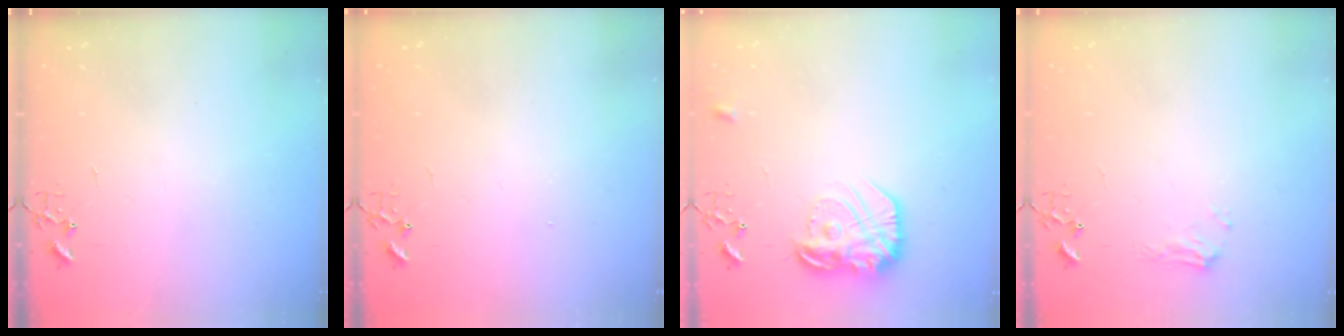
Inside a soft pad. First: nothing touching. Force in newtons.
{"total": 1.1, "press": 1.1, "slide": 0.1}
{"total": 18.3, "press": 18.2, "slide": 1.3}
{"total": 7.2, "press": 7.2, "slide": 0.8}